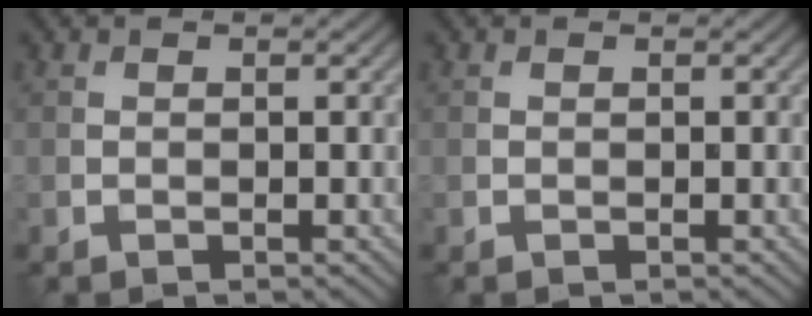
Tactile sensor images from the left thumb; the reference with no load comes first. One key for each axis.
{"total": 0.0}